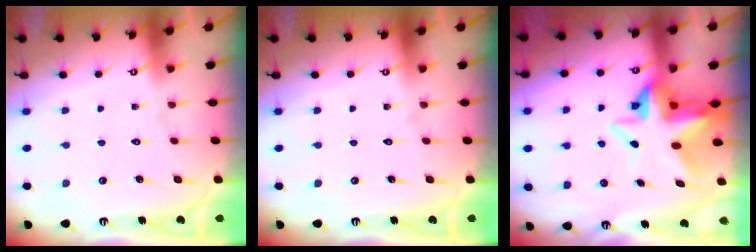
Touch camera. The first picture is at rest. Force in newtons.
{"total": 0.0}
{"total": 8.4, "press": 8.2, "slide": 1.9}